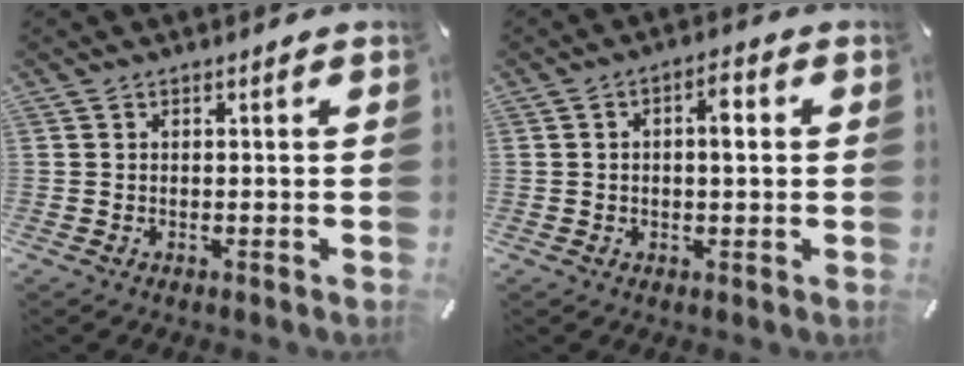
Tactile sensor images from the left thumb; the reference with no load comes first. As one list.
[{"total": 4.6, "force": [0.6, 2.4, 3.9], "torque": [-0.056, 0.001, 0.003]}]